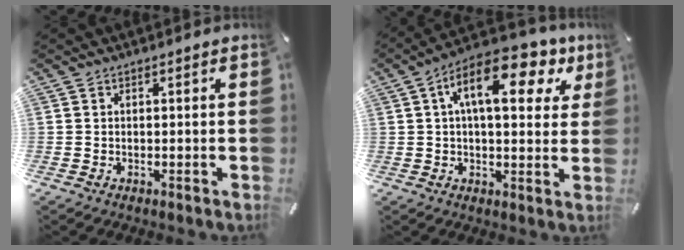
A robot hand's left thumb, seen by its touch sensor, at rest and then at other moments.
{"total": 14.7, "force": [5.9, 6.7, 11.7], "torque": [-0.187, -0.012, 0.095]}